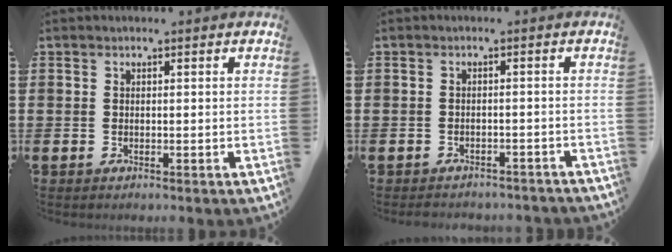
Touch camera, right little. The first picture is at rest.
{"total": 1.4, "force": [-1.4, 0.1, 0.0], "torque": [-0.005, 0.003, -0.031]}